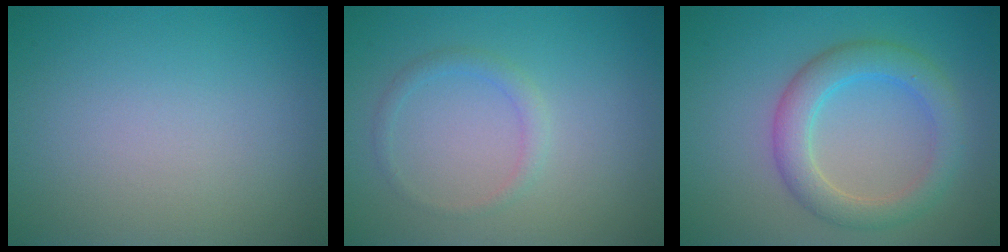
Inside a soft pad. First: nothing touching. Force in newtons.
{"total": 1.2, "press": 1.2, "slide": 0.0}
{"total": 4.2, "press": 4.2, "slide": 0.4}